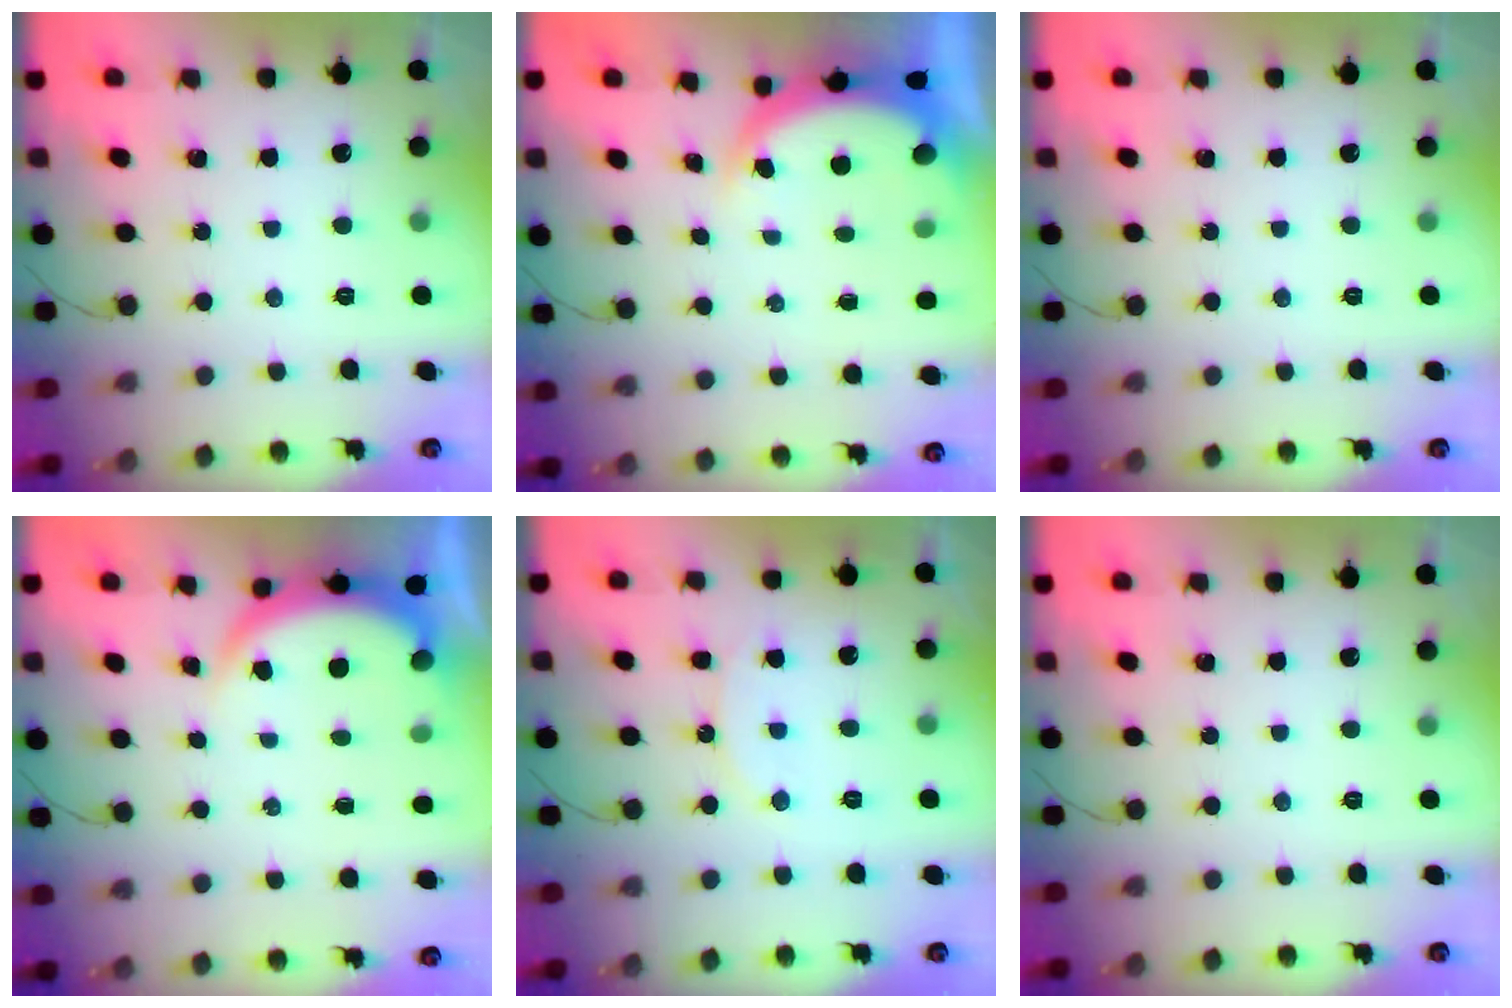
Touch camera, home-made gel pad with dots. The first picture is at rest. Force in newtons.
{"total": 4.6, "press": 4.4, "slide": 1.3}
{"total": 0.0}
{"total": 4.9, "press": 4.8, "slide": 0.7}
{"total": 8.9, "press": 8.8, "slide": 0.9}
{"total": 0.0}